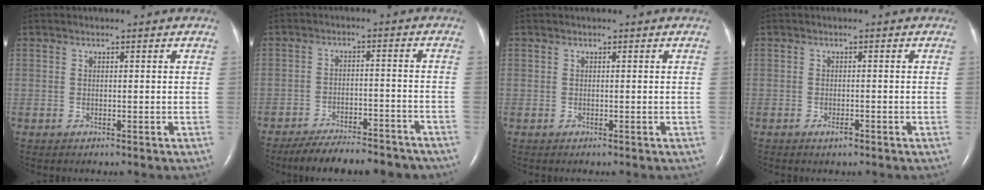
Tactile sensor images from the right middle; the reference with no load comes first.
{"total": 14.6, "force": [-13.1, 3.6, 5.5], "torque": [-0.086, 0.002, -0.176]}
{"total": 0.0}
{"total": 1.1, "force": [-0.7, 0.2, 0.8], "torque": [-0.016, -0.002, -0.009]}